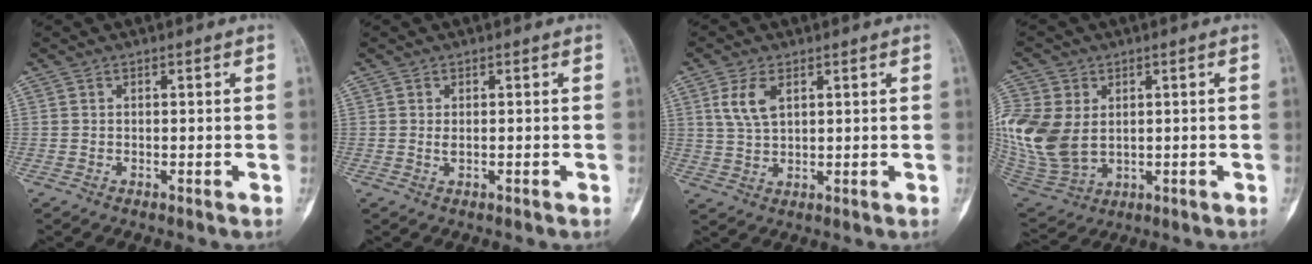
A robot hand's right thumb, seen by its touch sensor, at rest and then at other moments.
{"total": 0.8, "force": [-0.1, 0.3, 0.8], "torque": [-0.013, -0.003, 0.000]}
{"total": 5.5, "force": [2.2, 2.8, 4.2], "torque": [-0.085, -0.004, 0.049]}
{"total": 18.8, "force": [1.7, 13.7, 12.8], "torque": [-0.319, -0.005, 0.054]}